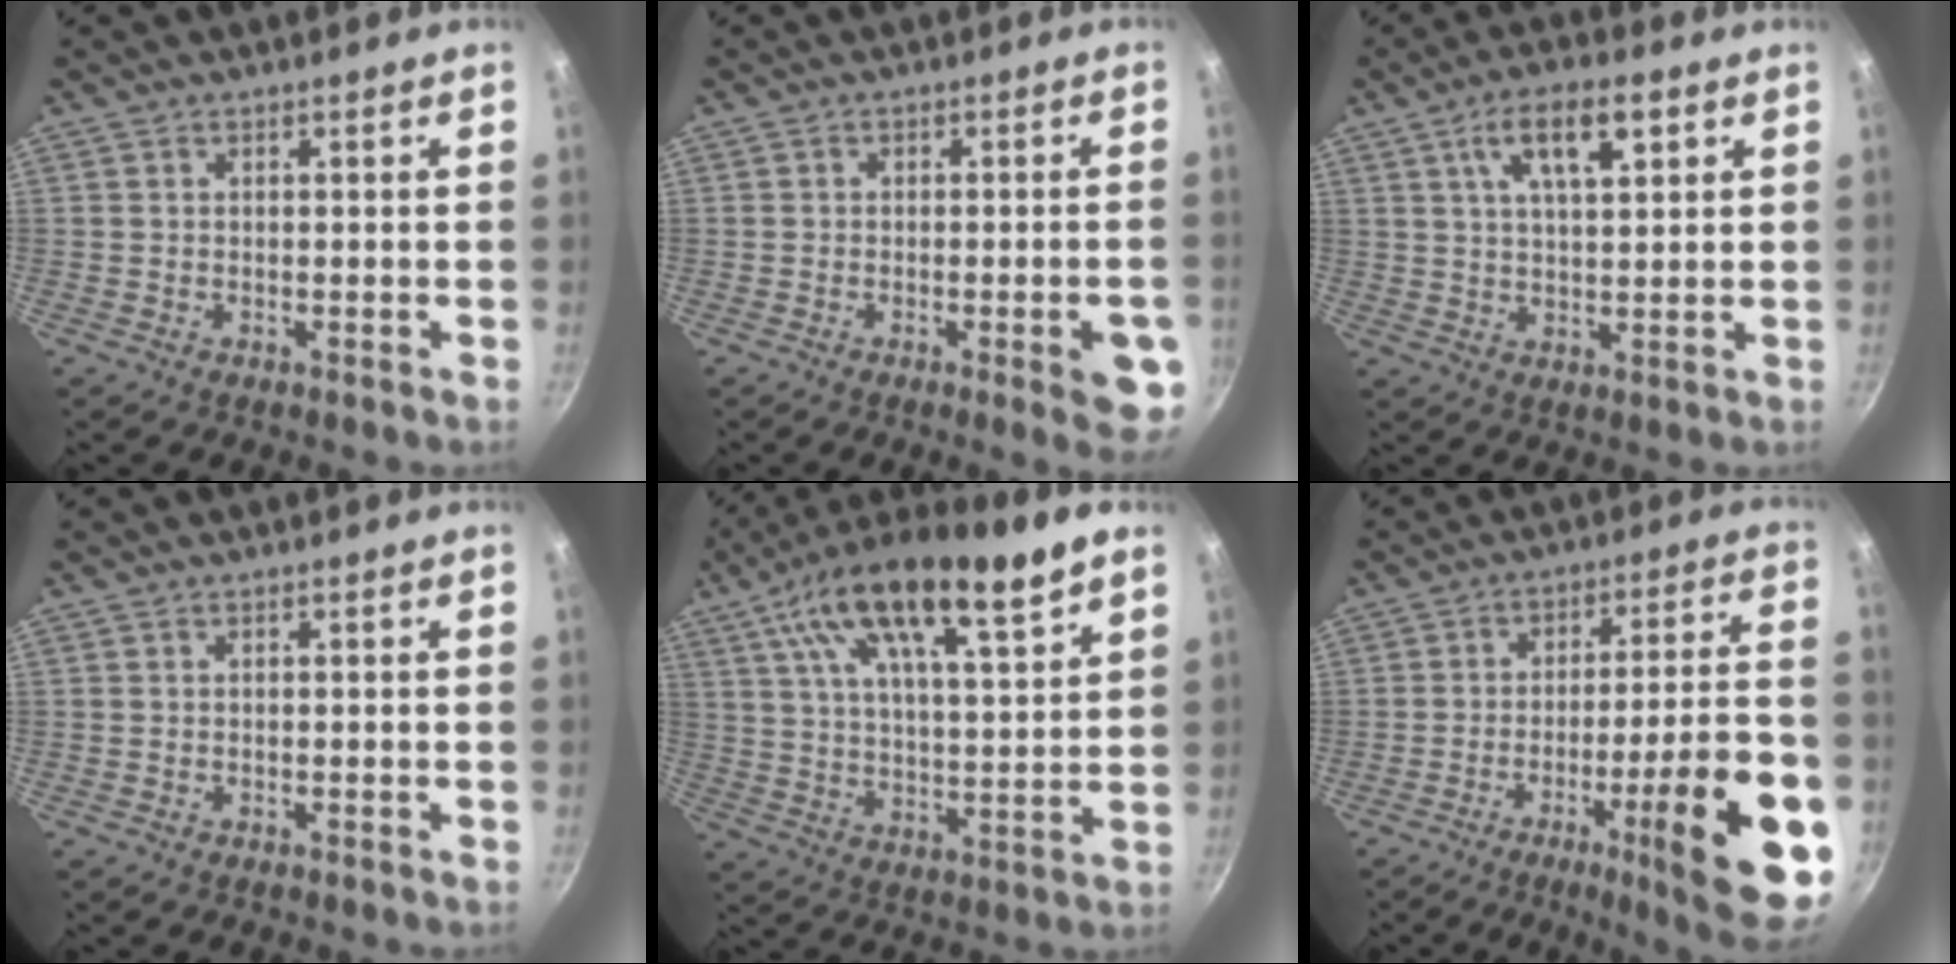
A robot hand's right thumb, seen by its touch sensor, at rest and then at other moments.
{"total": 7.3, "force": [-2.5, 1.9, 6.6], "torque": [-0.059, 0.009, -0.029]}
{"total": 9.5, "force": [4.1, 3.8, 7.7], "torque": [-0.119, -0.005, 0.070]}
{"total": 0.0}
{"total": 18.4, "force": [11.4, 4.3, 13.8], "torque": [-0.217, -0.033, 0.194]}
{"total": 21.3, "force": [-8.2, 3.9, 19.3], "torque": [-0.242, 0.033, -0.115]}